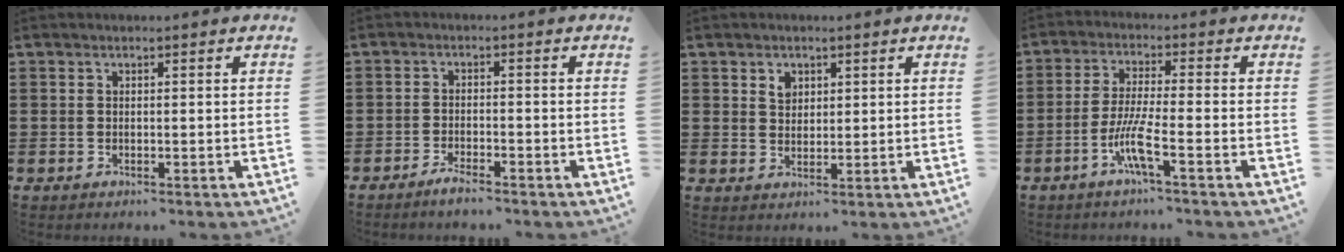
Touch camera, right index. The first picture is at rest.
{"total": 2.1, "force": [-2.0, 0.1, 0.8], "torque": [-0.017, 0.003, -0.037]}
{"total": 2.3, "force": [1.4, 1.6, 0.8], "torque": [-0.014, 0.002, 0.024]}
{"total": 6.5, "force": [-3.0, 0.4, 5.7], "torque": [-0.122, -0.013, -0.062]}